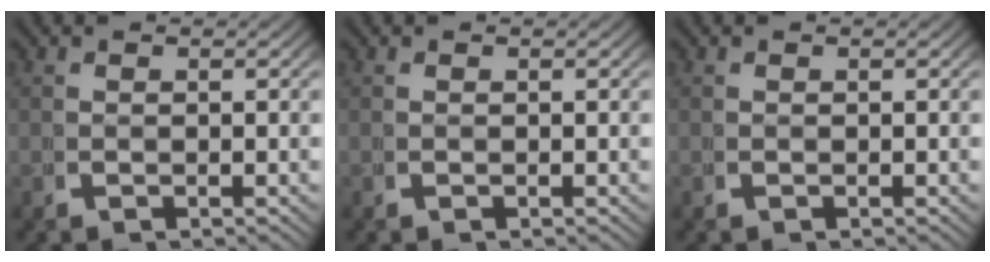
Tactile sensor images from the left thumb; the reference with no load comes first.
{"total": 0.0}
{"total": 0.0}